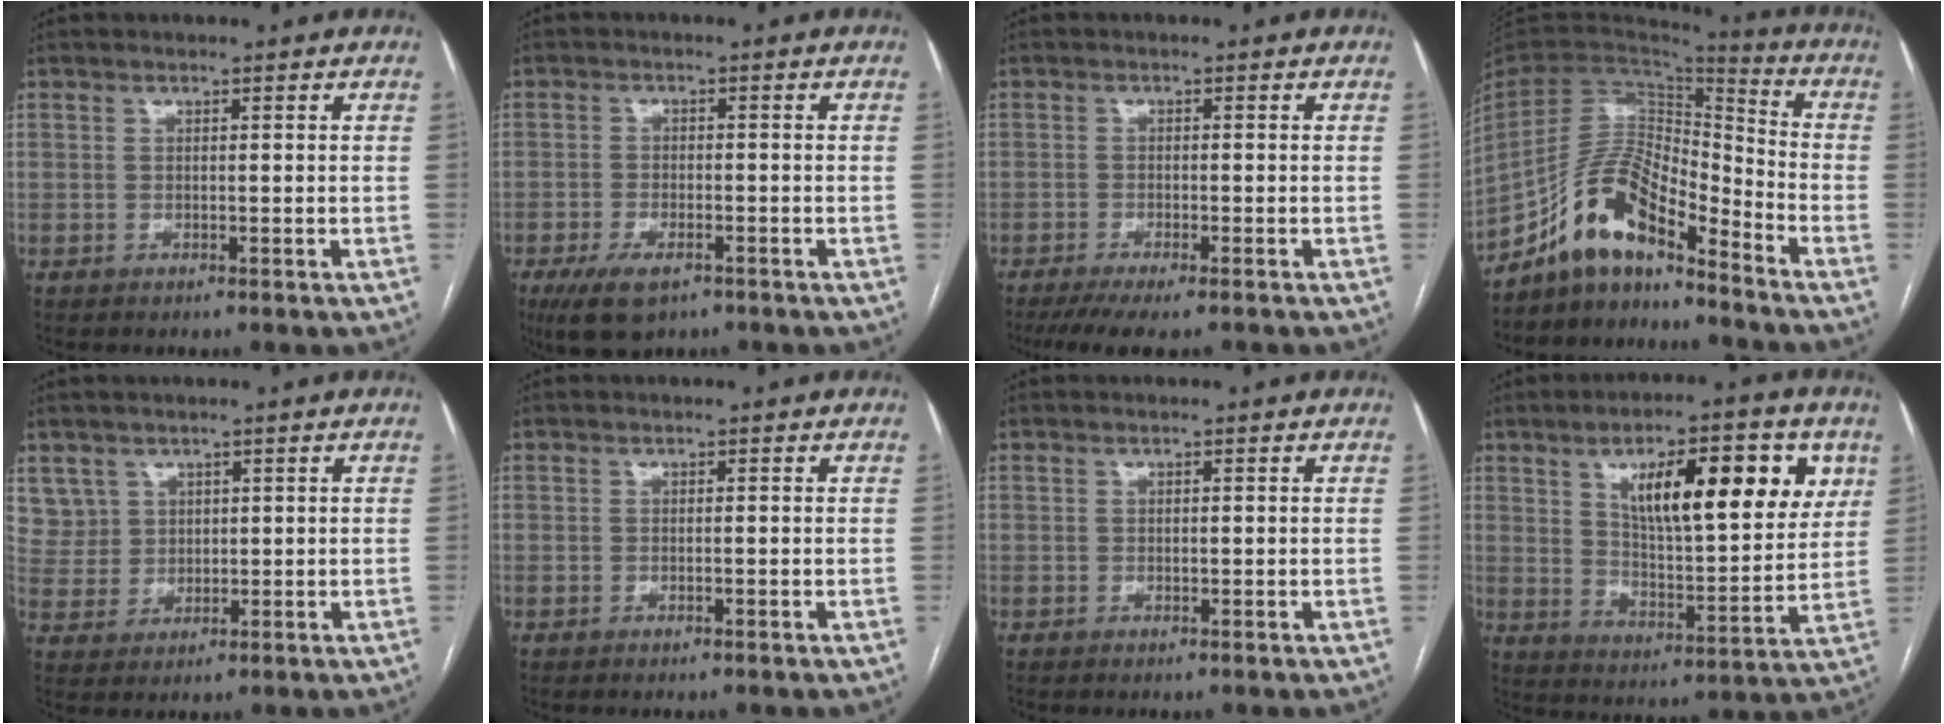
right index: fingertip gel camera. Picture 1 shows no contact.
{"total": 6.4, "force": [-4.0, 2.7, 4.1], "torque": [-0.081, -0.008, -0.065]}
{"total": 7.3, "force": [-6.1, 0.8, 4.0], "torque": [-0.057, -0.014, -0.098]}
{"total": 13.1, "force": [-10.5, 3.4, 7.0], "torque": [-0.135, 0.032, -0.193]}
{"total": 5.7, "force": [3.1, 4.7, 0.0], "torque": [0.004, 0.008, 0.071]}
{"total": 0.0}
{"total": 0.0}
{"total": 17.8, "force": [7.5, 5.2, 15.2], "torque": [-0.225, 0.009, 0.120]}